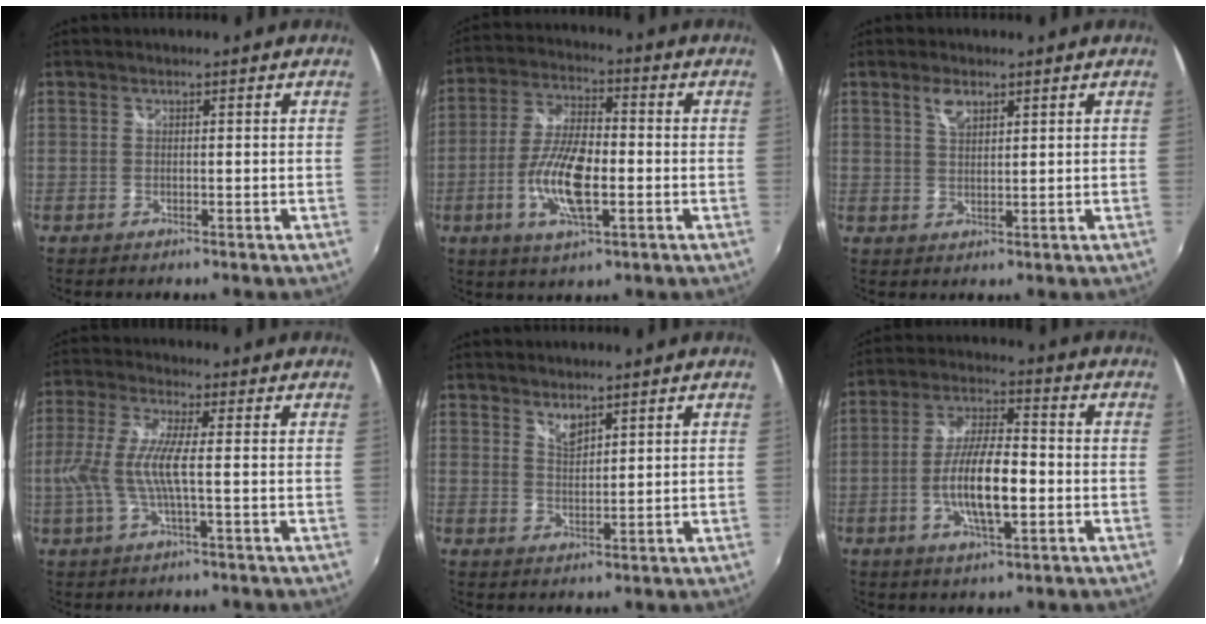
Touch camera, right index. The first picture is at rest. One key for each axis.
{"total": 11.8, "fx": -3.1, "fy": 4.0, "fz": 10.6, "tx": -0.217, "ty": -0.003, "tz": -0.061}
{"total": 3.2, "fx": 2.0, "fy": 1.4, "fz": 2.1, "tx": -0.037, "ty": 0.002, "tz": 0.035}
{"total": 8.4, "fx": -1.0, "fy": 0.8, "fz": 8.3, "tx": -0.177, "ty": -0.003, "tz": -0.018}
{"total": 2.8, "fx": 2.4, "fy": 0.9, "fz": 1.2, "tx": -0.017, "ty": 0.000, "tz": 0.042}
{"total": 11.1, "fx": -2.7, "fy": 3.2, "fz": 10.4, "tx": -0.202, "ty": -0.001, "tz": -0.047}